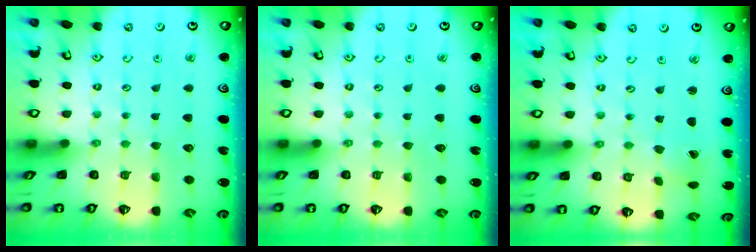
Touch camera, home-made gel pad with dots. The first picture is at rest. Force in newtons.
{"total": 0.0}
{"total": 0.7, "press": 0.7, "slide": 0.1}